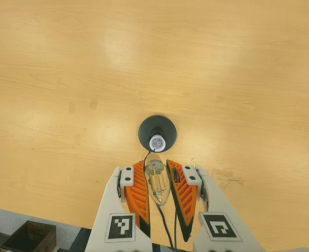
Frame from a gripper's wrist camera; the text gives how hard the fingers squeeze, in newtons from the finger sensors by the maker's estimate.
{"total": 20.5, "left": 21.6, "right": 19.4}